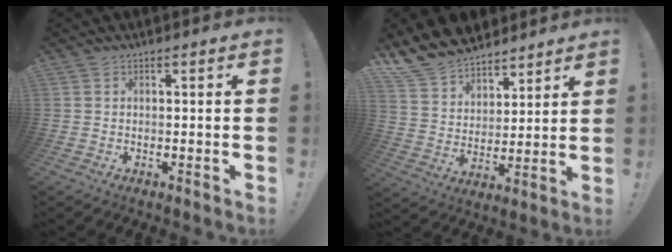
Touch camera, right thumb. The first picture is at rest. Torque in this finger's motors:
{"motor_torque": [-0.47, 0.92, 0.17, 0.14, 0.01]}